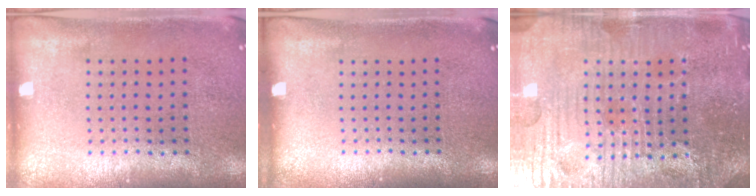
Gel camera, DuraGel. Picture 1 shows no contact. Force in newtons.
{"total": 0.0}
{"total": 5.6, "press": 5.3, "slide": 1.8}